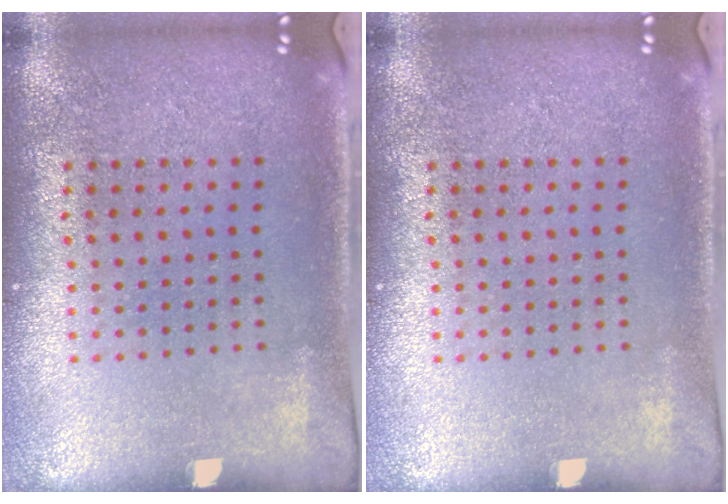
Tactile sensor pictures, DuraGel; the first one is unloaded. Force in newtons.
{"total": 0.0}